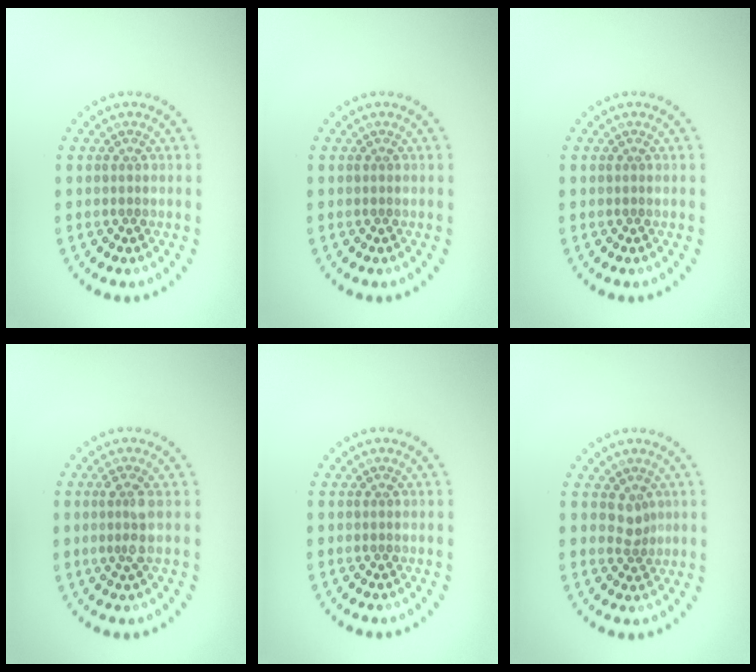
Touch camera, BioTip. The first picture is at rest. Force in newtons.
{"total": 0.0}
{"total": 0.0}
{"total": 1.7, "press": 1.5, "slide": 0.9}
{"total": 0.0}
{"total": 1.4, "press": 1.0, "slide": 1.0}